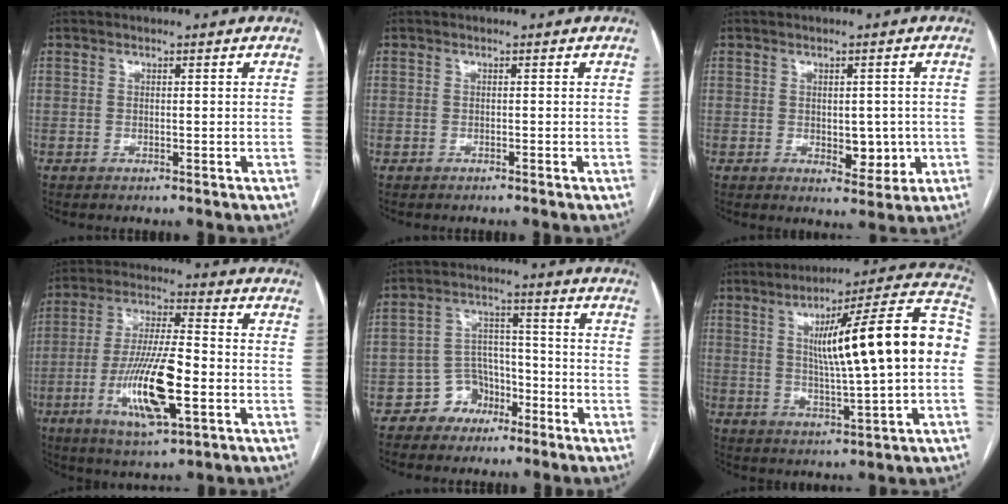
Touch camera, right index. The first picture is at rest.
{"total": 0.0}
{"total": 5.0, "force": [-0.6, 2.8, 4.1], "torque": [-0.047, 0.000, 0.001]}
{"total": 14.2, "force": [-4.2, 2.7, 13.2], "torque": [-0.258, -0.009, -0.074]}
{"total": 6.2, "force": [-4.0, 4.5, 1.3], "torque": [-0.018, 0.020, -0.066]}
{"total": 19.9, "force": [2.2, 1.3, 19.7], "torque": [-0.282, 0.032, 0.024]}